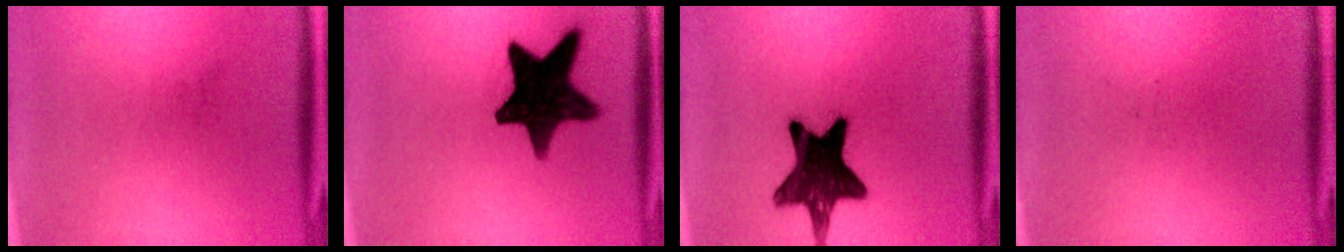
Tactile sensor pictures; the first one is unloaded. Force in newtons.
{"total": 16.4}
{"total": 15.1}
{"total": 0.0}